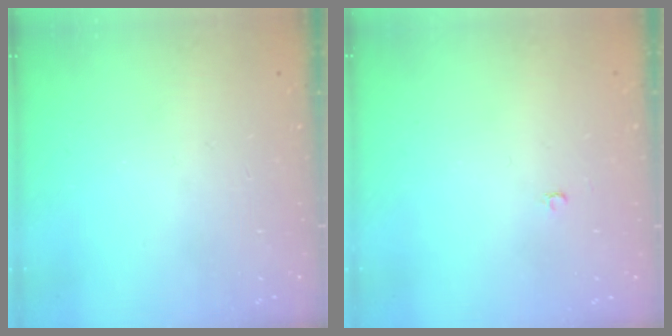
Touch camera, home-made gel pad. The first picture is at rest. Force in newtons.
{"total": 2.1, "press": 2.1, "slide": 0.2}